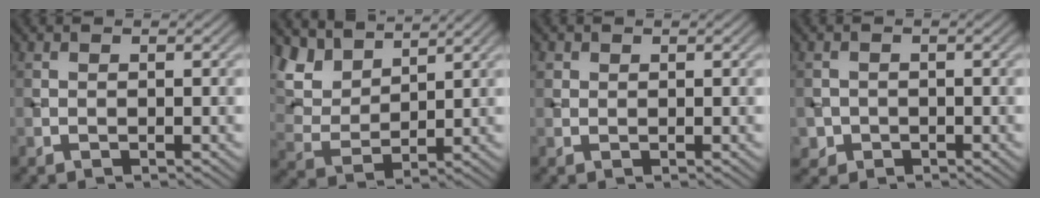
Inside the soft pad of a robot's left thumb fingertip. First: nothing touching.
{"total": 8.2, "force": [6.6, 3.5, 3.5], "torque": [-0.100, 0.009, 0.126]}
{"total": 1.1, "force": [0.6, 0.9, 0.3], "torque": [-0.005, 0.001, 0.011]}
{"total": 1.7, "force": [-0.7, 1.6, 0.2], "torque": [0.003, -0.006, -0.015]}